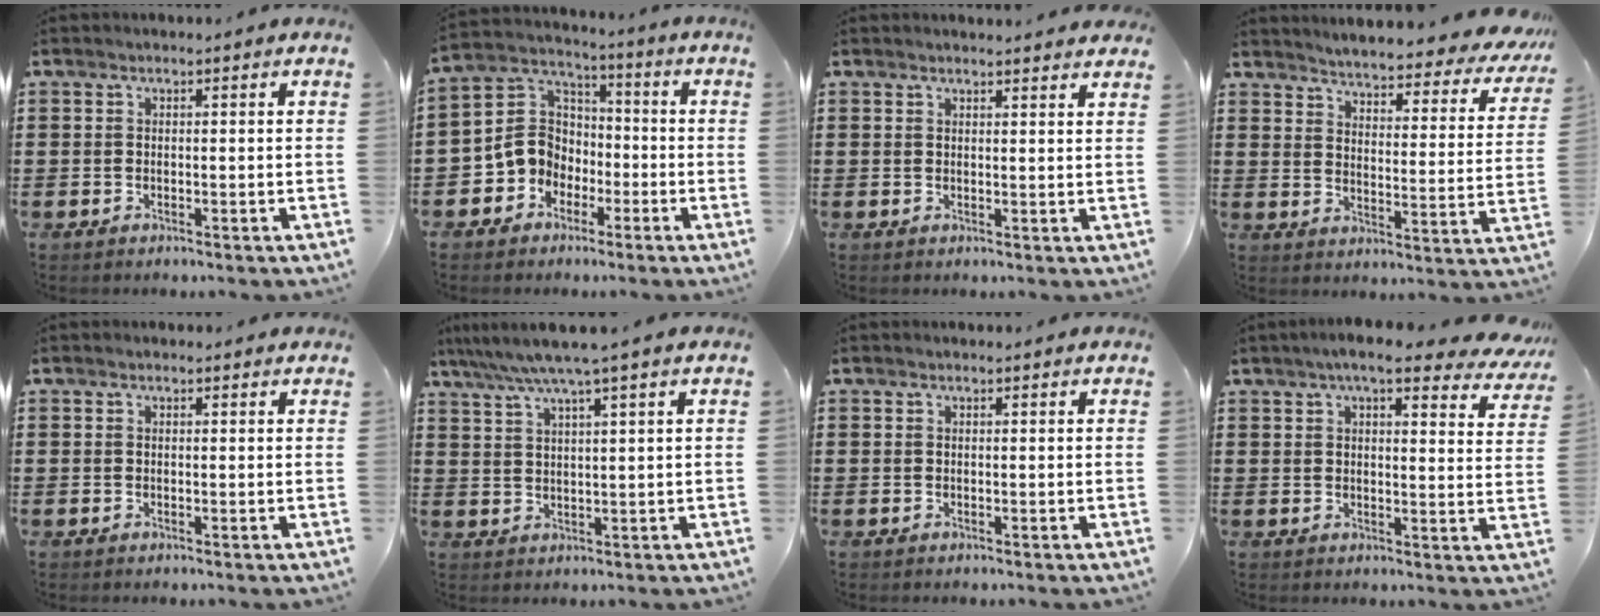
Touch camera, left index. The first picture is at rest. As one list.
[{"total": 8.1, "force": [-2.9, 7.2, 2.4], "torque": [-0.093, 0.013, -0.065]}, {"total": 1.6, "force": [1.6, 0.1, 0.2], "torque": [-0.008, 0.002, 0.031]}, {"total": 4.2, "force": [4.1, -0.1, 1.0], "torque": [-0.043, -0.039, 0.064]}, {"total": 0.7, "force": [0.6, 0.2, 0.2], "torque": [-0.006, 0.001, 0.012]}, {"total": 5.2, "force": [4.1, -0.7, 3.2], "torque": [-0.073, -0.015, 0.068]}, {"total": 0.5, "force": [0.4, 0.0, 0.3], "torque": [-0.007, -0.001, 0.010]}, {"total": 7.5, "force": [6.1, 0.9, 4.2], "torque": [-0.083, -0.016, 0.106]}]